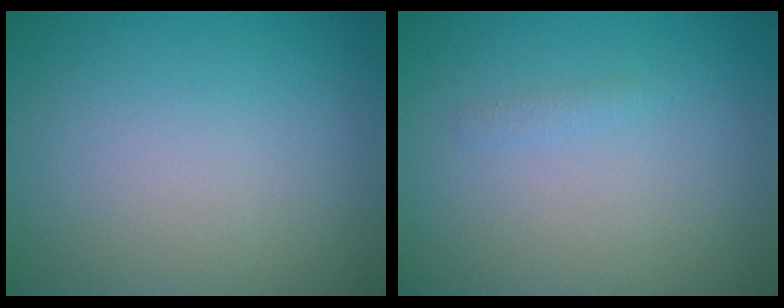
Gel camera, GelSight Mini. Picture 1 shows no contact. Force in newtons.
{"total": 0.6, "press": 0.6, "slide": 0.0}